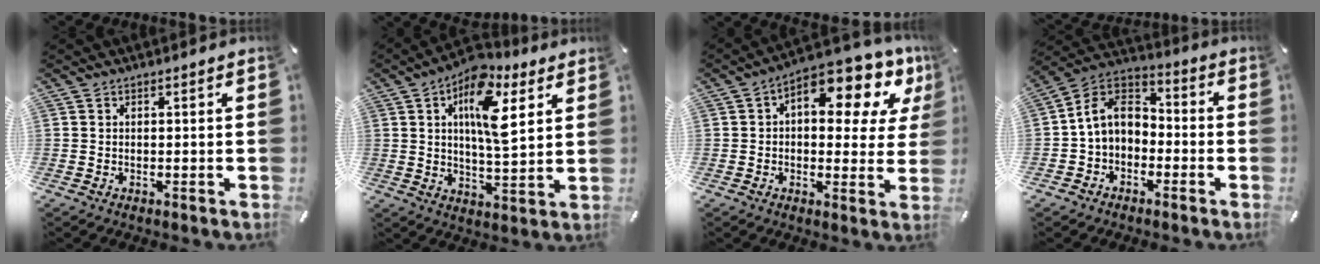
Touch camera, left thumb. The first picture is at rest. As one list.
[{"total": 14.3, "force": [6.3, 6.2, 11.3], "torque": [-0.185, -0.017, 0.107]}, {"total": 14.4, "force": [7.4, 6.4, 10.6], "torque": [-0.137, -0.061, 0.118]}, {"total": 8.7, "force": [-0.8, 7.3, 4.8], "torque": [-0.121, 0.013, -0.021]}]